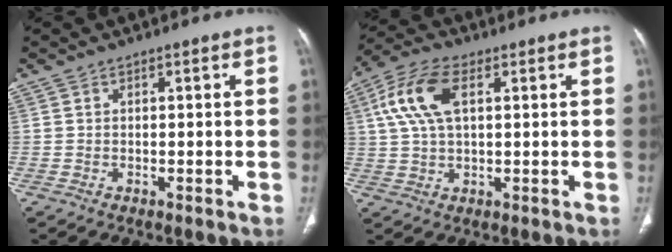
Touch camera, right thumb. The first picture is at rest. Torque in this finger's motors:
{"motor_torque": [0.07, 0.16, 0.39, -0.01, 0.12]}